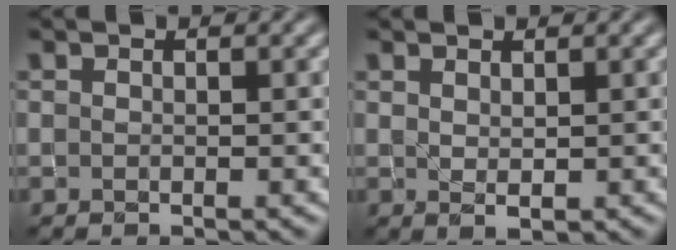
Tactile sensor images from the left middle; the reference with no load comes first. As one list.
[{"total": 1.0, "force": [0.8, 0.3, 0.5], "torque": [-0.013, -0.001, 0.020]}]